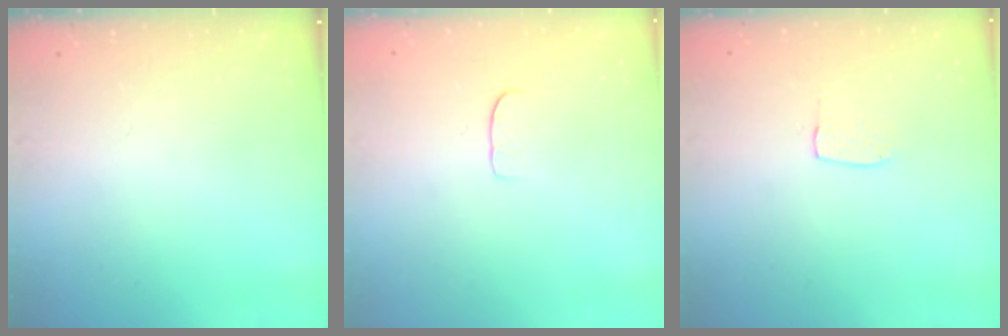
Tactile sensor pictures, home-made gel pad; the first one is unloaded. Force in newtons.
{"total": 4.5, "press": 4.5, "slide": 0.3}
{"total": 3.3, "press": 3.3, "slide": 0.1}